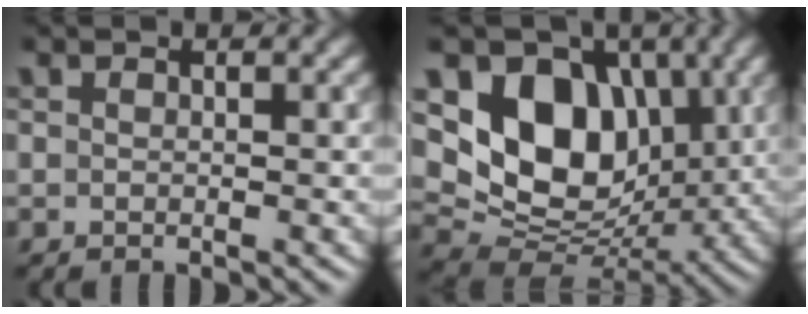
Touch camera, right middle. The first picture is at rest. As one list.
[{"total": 11.0, "force": [2.5, 8.0, 7.1], "torque": [-0.123, -0.013, 0.041]}]